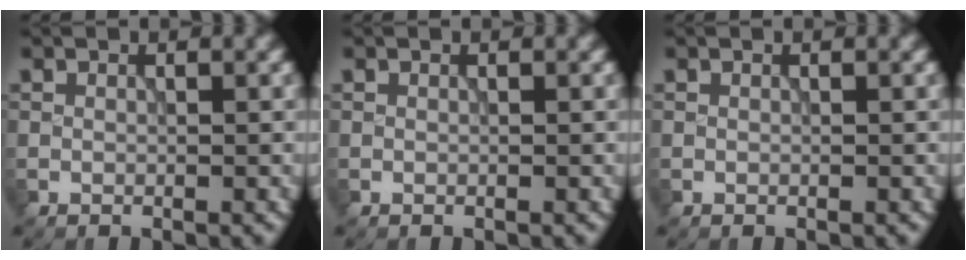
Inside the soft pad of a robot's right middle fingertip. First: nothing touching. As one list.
[{"total": 0.0}, {"total": 0.0}]